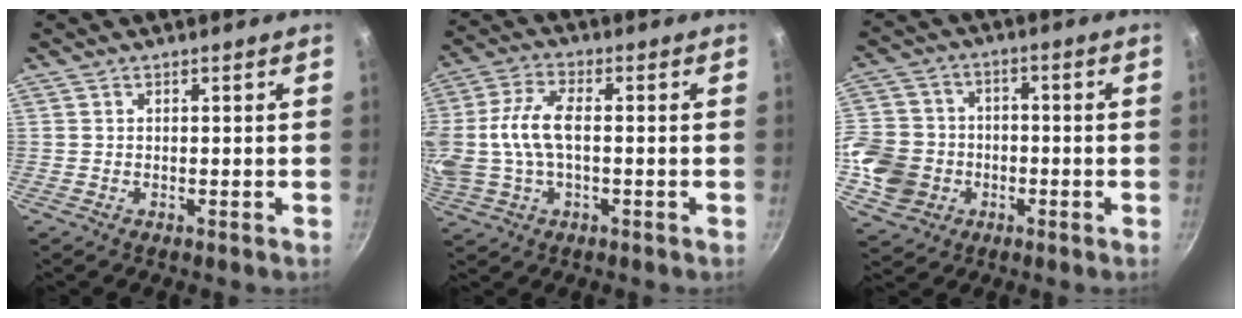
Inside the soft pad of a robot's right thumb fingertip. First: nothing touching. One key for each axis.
{"total": 12.8, "fx": -0.1, "fy": 6.9, "fz": 10.8, "tx": -0.233, "ty": 0.015, "tz": -0.012}
{"total": 14.5, "fx": -4.0, "fy": 12.4, "fz": 6.5, "tx": -0.125, "ty": 0.037, "tz": -0.081}